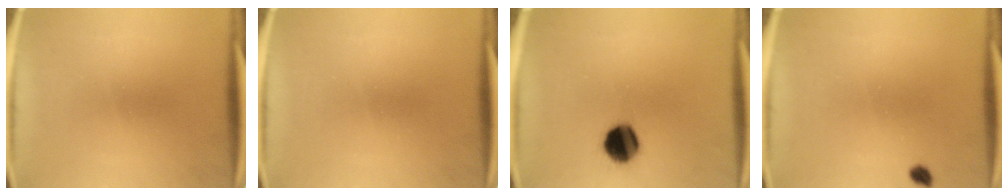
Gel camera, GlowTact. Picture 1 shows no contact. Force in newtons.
{"total": 0.0}
{"total": 10.2}
{"total": 1.2}